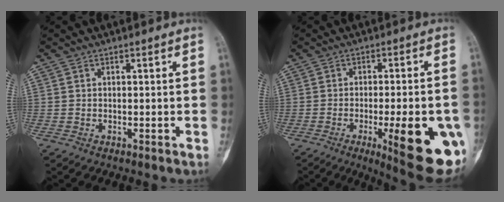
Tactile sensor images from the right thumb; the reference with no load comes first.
{"total": 17.0, "force": [-5.7, 4.1, 15.5], "torque": [-0.155, -0.003, -0.062]}